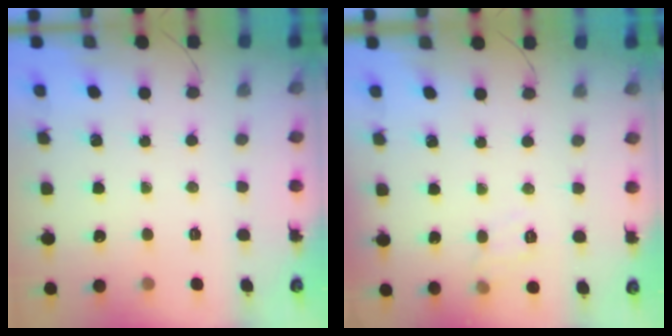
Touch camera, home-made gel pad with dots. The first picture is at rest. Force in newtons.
{"total": 8.5, "press": 8.4, "slide": 1.3}